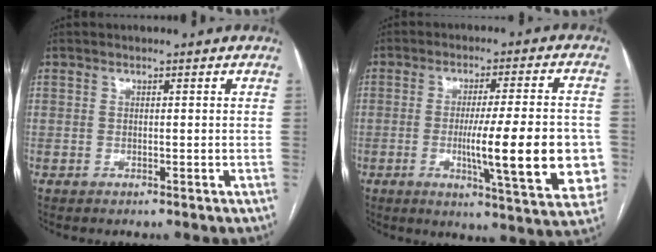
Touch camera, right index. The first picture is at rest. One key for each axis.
{"total": 16.4, "fx": -2.7, "fy": 2.0, "fz": 16.1, "tx": -0.194, "ty": -0.003, "tz": -0.029}